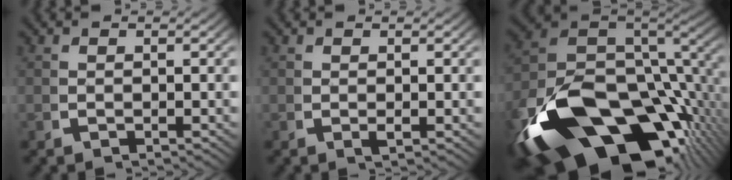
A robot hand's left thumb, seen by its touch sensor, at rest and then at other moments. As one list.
[{"total": 1.0, "force": [0.9, -0.2, 0.3], "torque": [-0.005, 0.007, 0.012]}, {"total": 23.0, "force": [-6.3, 13.0, 17.9], "torque": [-0.346, -0.057, -0.075]}]